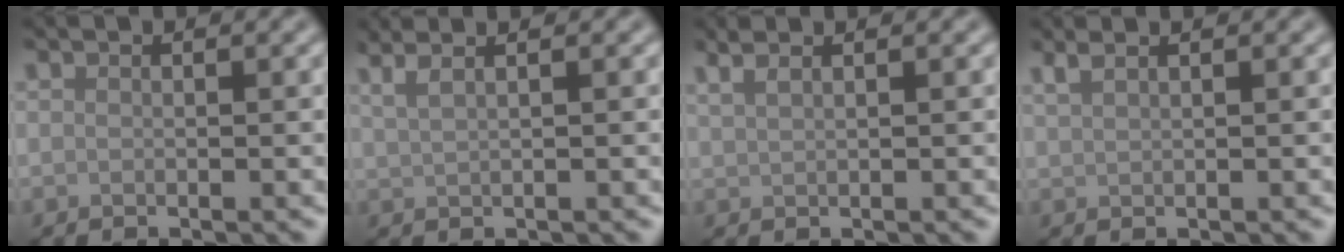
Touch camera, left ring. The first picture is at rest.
{"total": 4.5, "force": [2.9, 2.0, 2.8], "torque": [-0.032, 0.028, 0.021]}
{"total": 2.4, "force": [1.8, 0.9, 1.3], "torque": [-0.016, 0.006, 0.016]}
{"total": 1.8, "force": [1.5, 0.5, 1.0], "torque": [-0.015, 0.004, 0.023]}